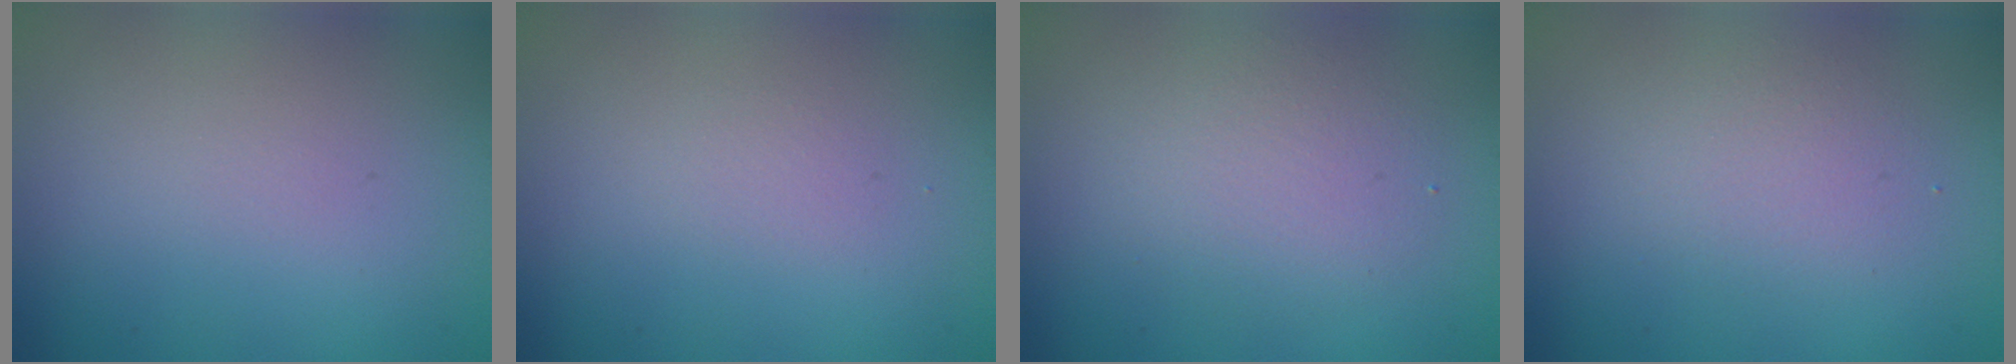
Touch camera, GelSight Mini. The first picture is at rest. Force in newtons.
{"total": 0.6, "press": 0.6, "slide": 0.0}
{"total": 2.9, "press": 2.9, "slide": 0.0}
{"total": 1.9, "press": 1.9, "slide": 0.0}